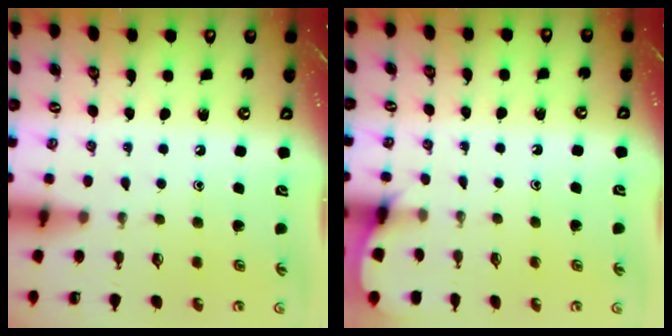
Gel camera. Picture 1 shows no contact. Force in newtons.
{"total": 3.6, "press": 3.6, "slide": 0.3}